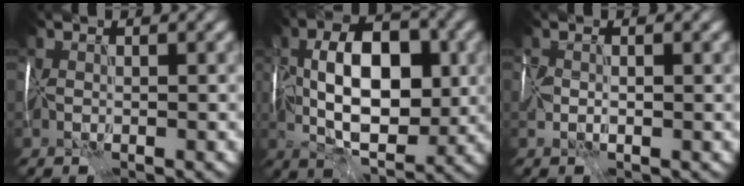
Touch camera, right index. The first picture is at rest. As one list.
[{"total": 9.4, "force": [-0.1, 4.5, 8.2], "torque": [-0.129, 0.007, -0.007]}, {"total": 2.1, "force": [-0.3, 1.2, 1.7], "torque": [-0.041, -0.010, -0.003]}]